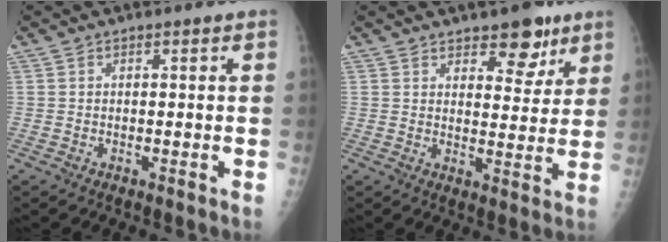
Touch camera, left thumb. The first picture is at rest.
{"total": 8.1, "force": [5.5, 4.0, 4.3], "torque": [-0.021, -0.031, 0.077]}